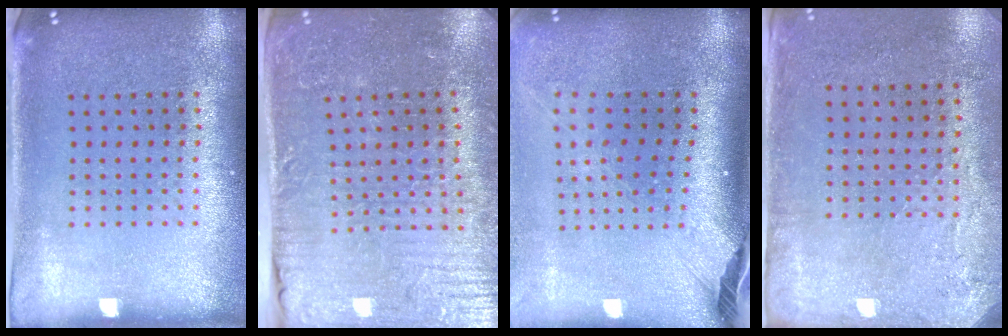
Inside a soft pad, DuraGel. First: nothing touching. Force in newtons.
{"total": 4.1, "press": 4.1, "slide": 0.5}
{"total": 2.7, "press": 2.0, "slide": 1.8}
{"total": 2.8, "press": 2.3, "slide": 1.6}